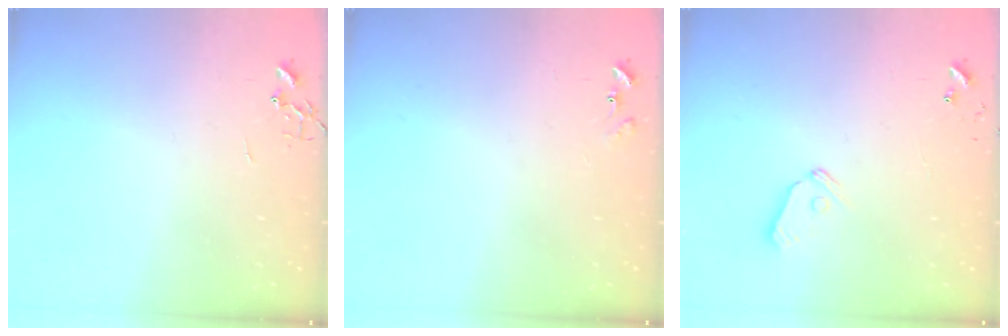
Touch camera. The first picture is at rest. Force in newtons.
{"total": 6.9, "press": 6.8, "slide": 0.6}
{"total": 7.1, "press": 7.1, "slide": 0.5}